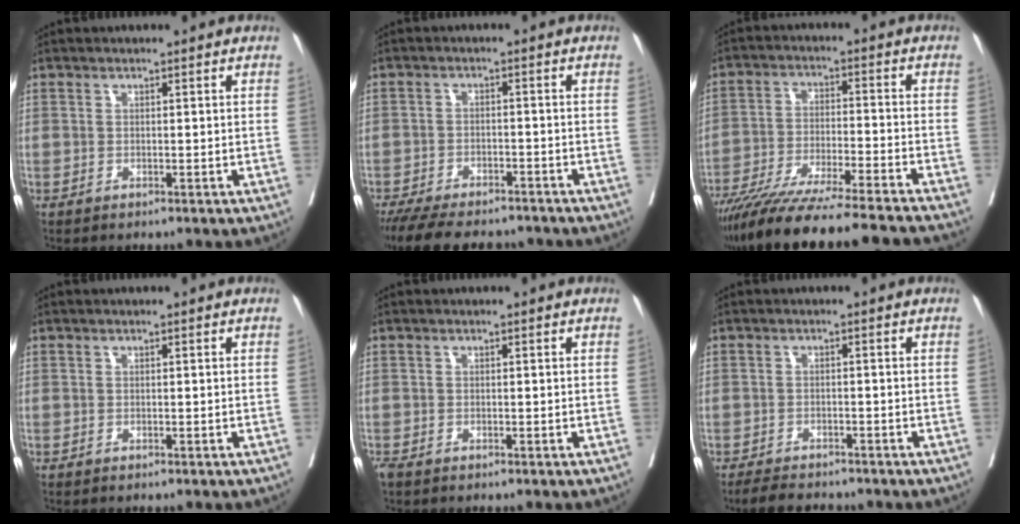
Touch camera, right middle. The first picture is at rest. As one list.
[{"total": 13.6, "force": [-11.7, 4.2, 5.5], "torque": [-0.116, -0.009, -0.166]}, {"total": 19.9, "force": [-17.5, -0.7, 9.5], "torque": [-0.148, -0.050, -0.275]}, {"total": 0.0}, {"total": 1.0, "force": [-0.8, 0.4, 0.5], "torque": [-0.015, -0.005, -0.015]}, {"total": 4.9, "force": [-4.4, 1.4, 1.6], "torque": [-0.028, -0.010, -0.070]}]